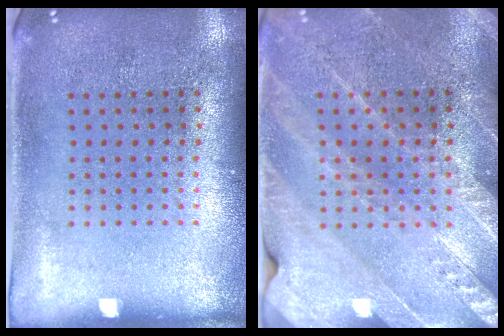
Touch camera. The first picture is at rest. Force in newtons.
{"total": 2.6, "press": 2.5, "slide": 0.7}